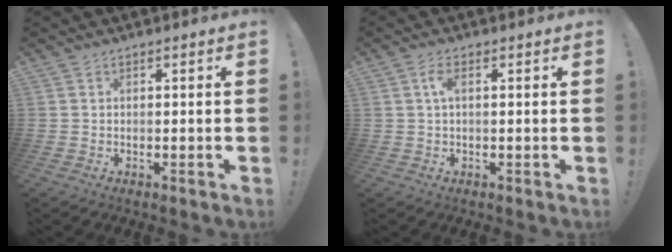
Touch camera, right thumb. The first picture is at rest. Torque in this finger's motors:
{"motor_torque": [0.67, 0.59, 0.47, 0.19, 0.08]}